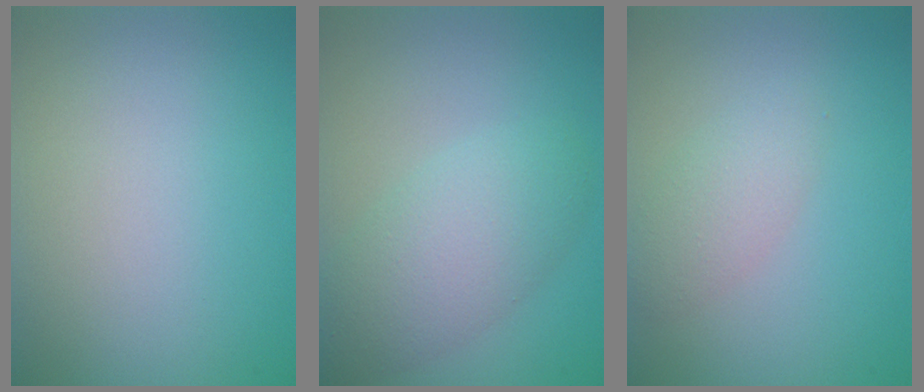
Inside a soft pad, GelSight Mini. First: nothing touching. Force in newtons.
{"total": 5.1, "press": 5.1, "slide": 0.1}
{"total": 2.2, "press": 2.2, "slide": 0.1}